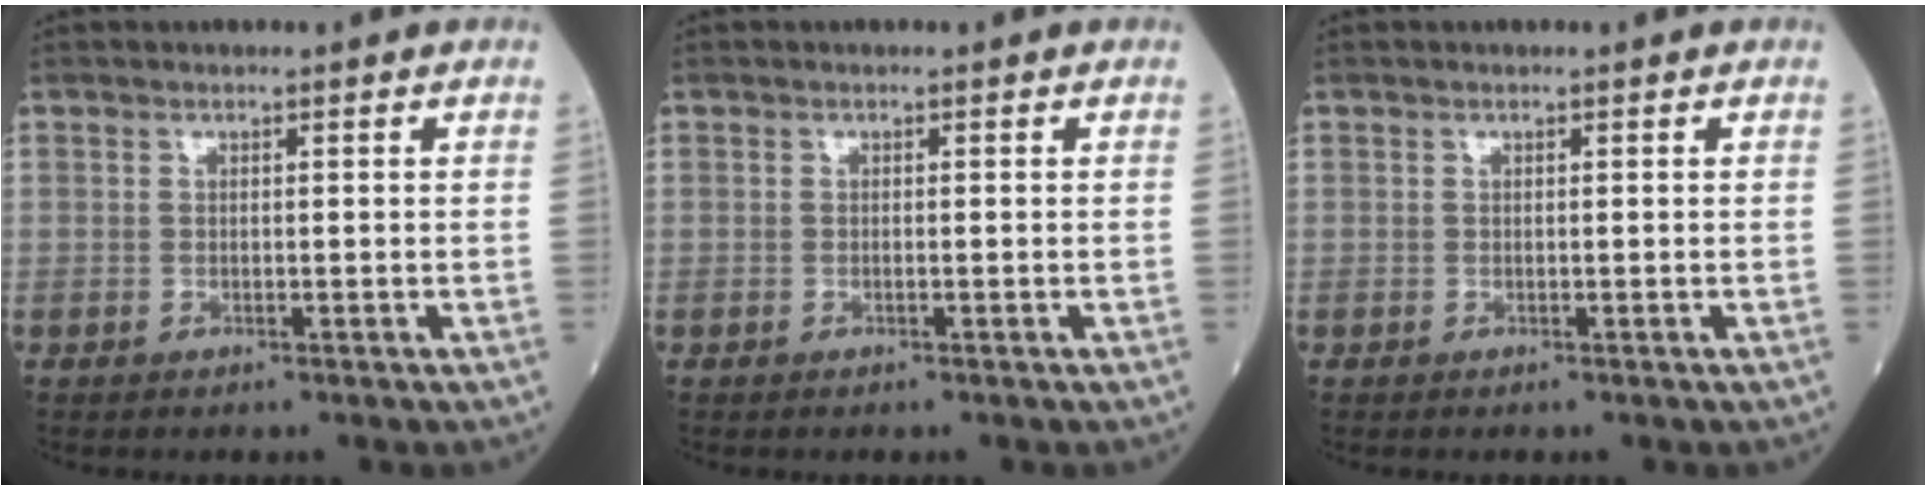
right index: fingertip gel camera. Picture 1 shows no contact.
{"total": 0.0}
{"total": 0.0}